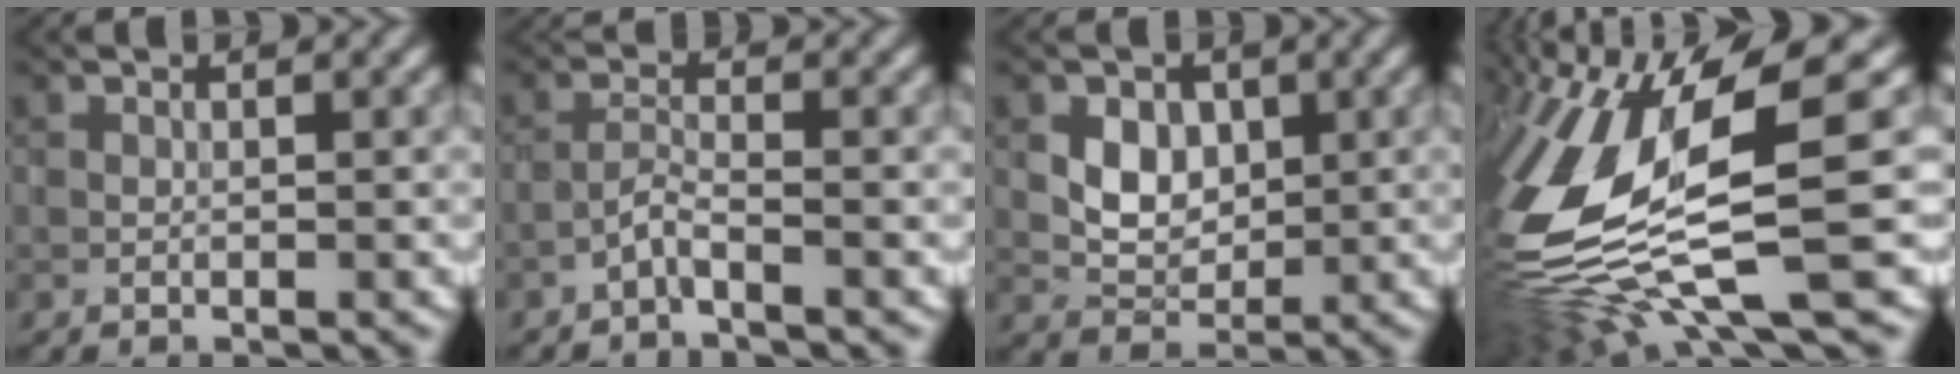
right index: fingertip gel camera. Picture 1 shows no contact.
{"total": 1.6, "force": [-1.3, 0.0, 0.8], "torque": [-0.017, 0.010, -0.034]}
{"total": 2.9, "force": [0.9, 2.4, 1.5], "torque": [-0.024, 0.000, 0.015]}
{"total": 14.0, "force": [-2.0, 4.2, 13.2], "torque": [-0.295, -0.024, -0.014]}